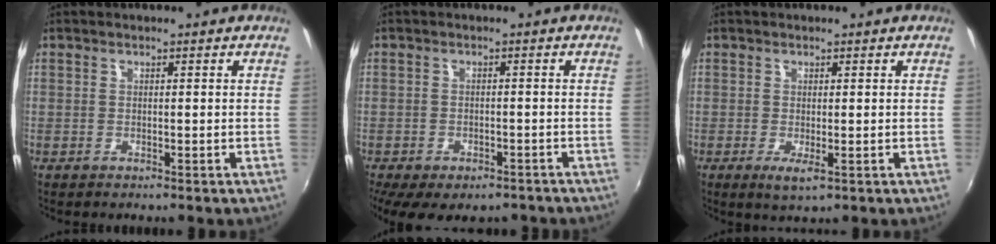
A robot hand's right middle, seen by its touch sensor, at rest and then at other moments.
{"total": 11.3, "force": [-7.9, 5.4, 5.9], "torque": [-0.135, -0.031, -0.108]}
{"total": 2.6, "force": [-0.7, 0.6, 2.5], "torque": [-0.045, -0.011, -0.008]}